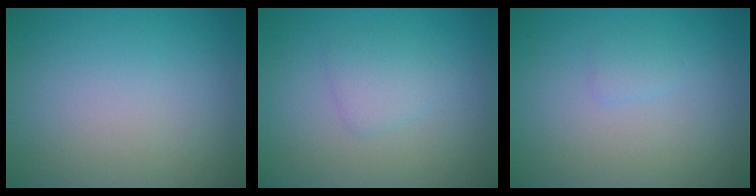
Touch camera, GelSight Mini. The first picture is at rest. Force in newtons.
{"total": 1.6, "press": 1.6, "slide": 0.0}
{"total": 0.7, "press": 0.7, "slide": 0.1}